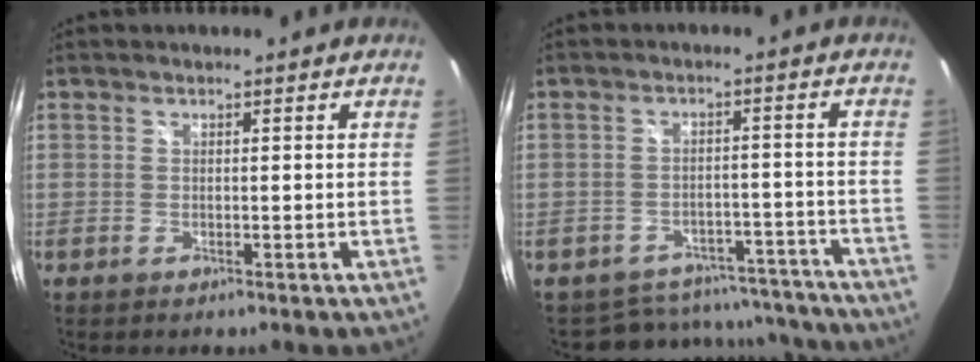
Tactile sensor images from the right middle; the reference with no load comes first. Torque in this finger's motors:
{"motor_torque": [-0.54, -0.63, -0.21, -0.05]}